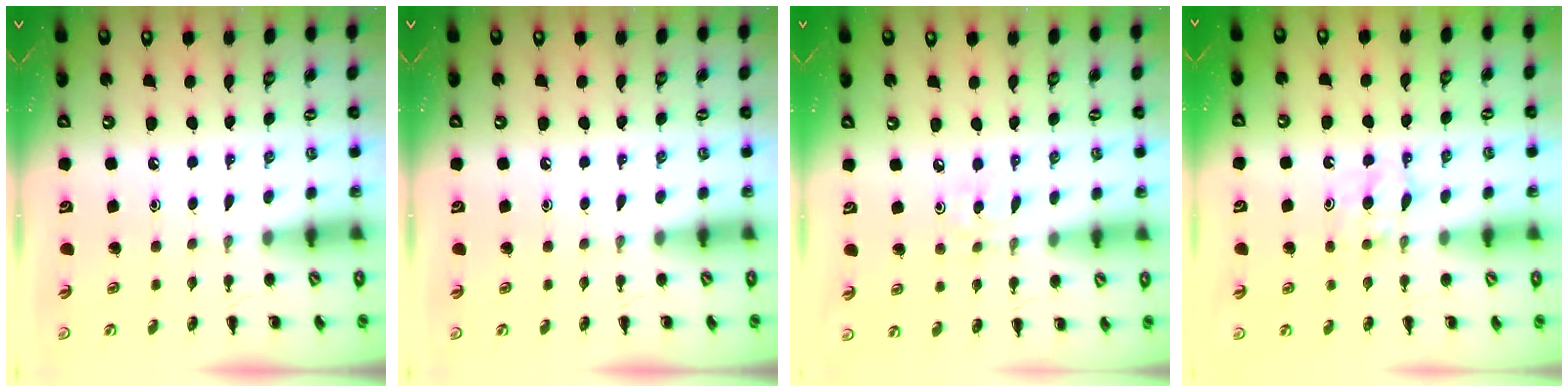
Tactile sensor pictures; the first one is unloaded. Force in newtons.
{"total": 0.0}
{"total": 2.0, "press": 1.9, "slide": 0.6}
{"total": 5.1, "press": 4.8, "slide": 1.6}